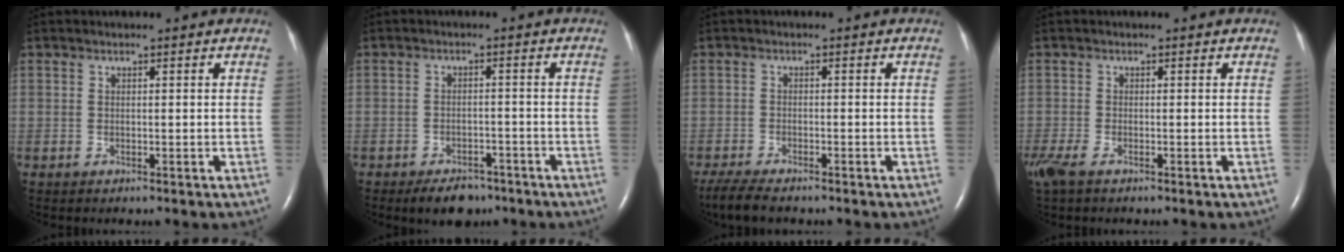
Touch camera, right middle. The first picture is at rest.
{"total": 5.2, "force": [-3.9, 2.6, 2.3], "torque": [-0.036, 0.000, -0.055]}
{"total": 5.6, "force": [-4.6, 1.1, 3.0], "torque": [-0.058, -0.016, -0.077]}
{"total": 4.2, "force": [-2.6, 1.6, 2.8], "torque": [-0.078, -0.013, -0.052]}